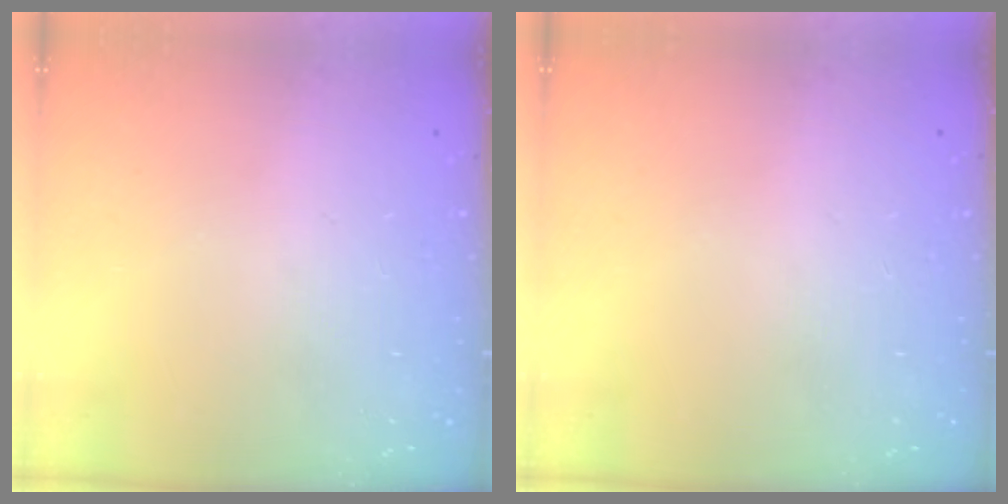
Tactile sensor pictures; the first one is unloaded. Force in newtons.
{"total": 0.0}